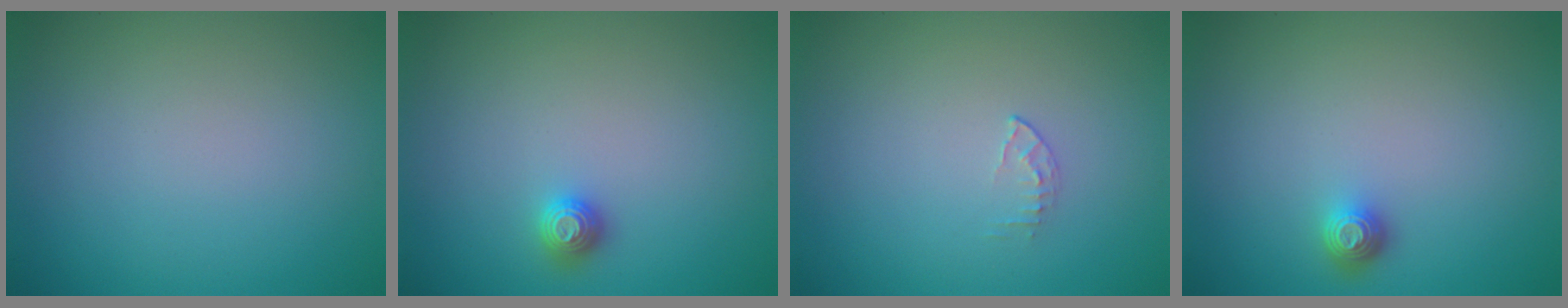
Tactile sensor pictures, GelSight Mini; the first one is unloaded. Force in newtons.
{"total": 1.3, "press": 1.2, "slide": 0.3}
{"total": 0.6, "press": 0.4, "slide": 0.4}
{"total": 1.3, "press": 1.1, "slide": 0.8}